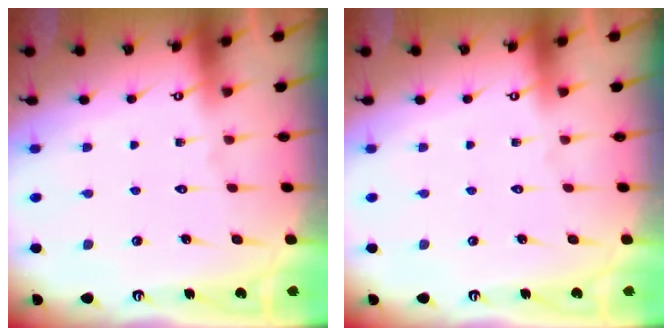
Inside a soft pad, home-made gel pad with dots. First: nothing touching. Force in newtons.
{"total": 0.0}